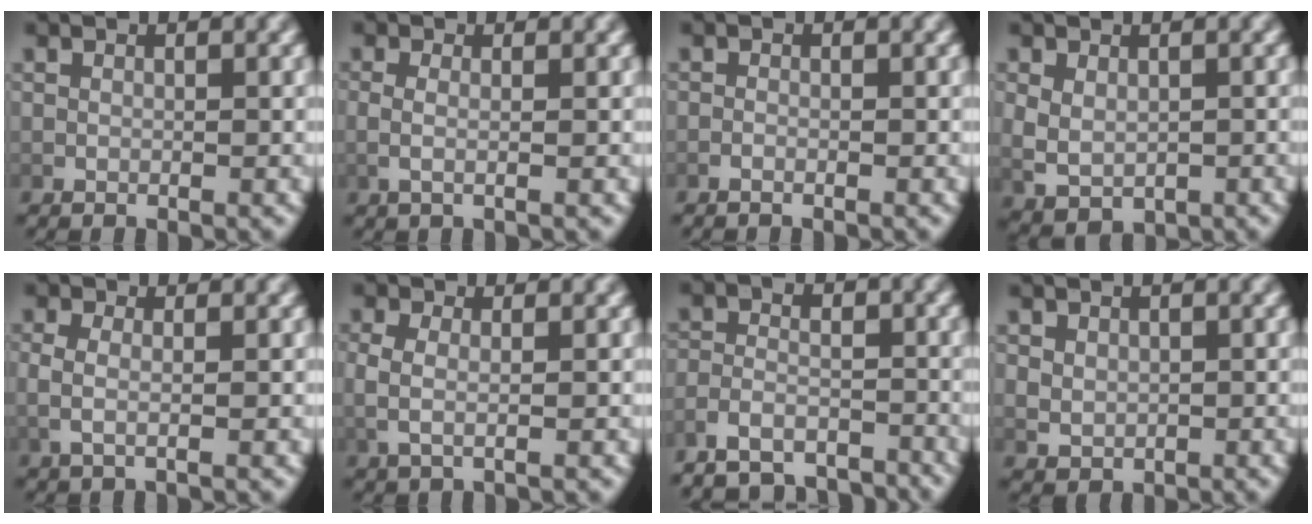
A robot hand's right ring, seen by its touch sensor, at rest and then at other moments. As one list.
[{"total": 1.7, "force": [0.1, 0.4, 1.7], "torque": [-0.043, -0.008, 0.006]}, {"total": 0.9, "force": [-0.9, 0.1, 0.2], "torque": [-0.010, 0.000, -0.016]}, {"total": 3.7, "force": [-0.1, 2.9, 2.2], "torque": [-0.057, -0.021, 0.017]}, {"total": 2.4, "force": [0.3, 1.1, 2.1], "torque": [-0.053, -0.006, 0.010]}, {"total": 2.8, "force": [0.4, 1.4, 2.3], "torque": [-0.059, -0.006, 0.013]}, {"total": 6.6, "force": [-6.0, 2.3, 1.7], "torque": [-0.021, -0.015, -0.098]}, {"total": 1.7, "force": [0.6, 1.4, 0.8], "torque": [-0.022, -0.010, 0.024]}]